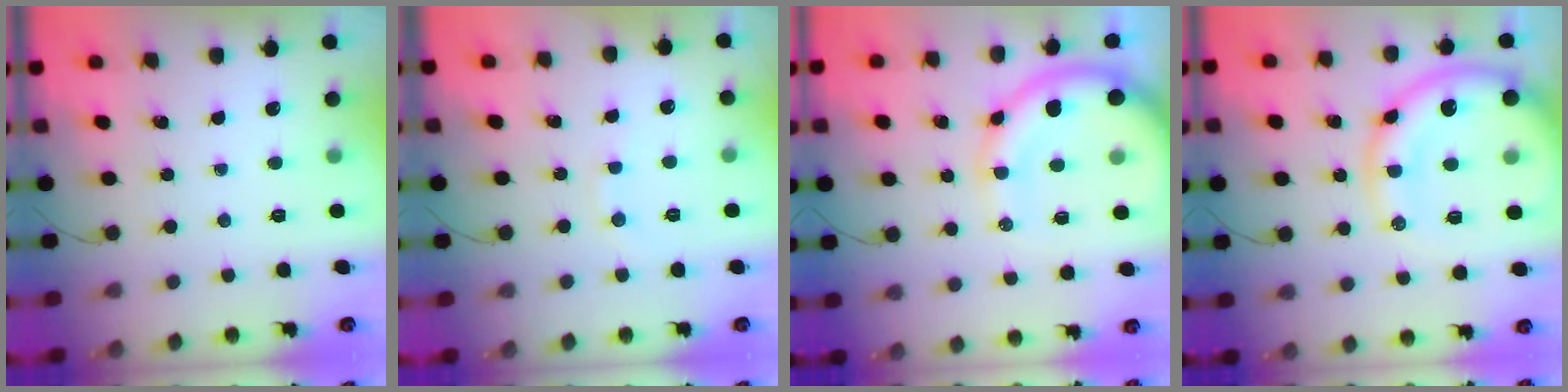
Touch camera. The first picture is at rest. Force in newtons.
{"total": 5.7, "press": 5.6, "slide": 1.0}
{"total": 13.4, "press": 13.1, "slide": 2.7}
{"total": 16.2, "press": 15.8, "slide": 3.7}